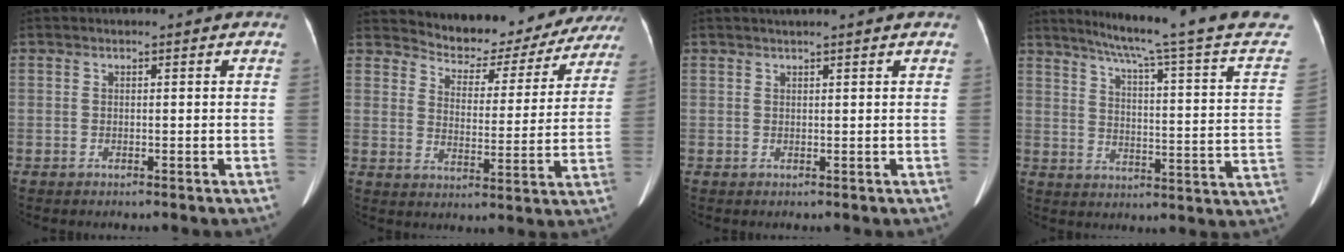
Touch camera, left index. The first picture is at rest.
{"total": 14.4, "force": [13.5, 4.5, 1.9], "torque": [-0.013, -0.009, 0.158]}
{"total": 2.8, "force": [2.4, -0.5, 1.5], "torque": [-0.018, 0.022, 0.033]}
{"total": 23.8, "force": [20.6, -1.8, 11.9], "torque": [-0.179, -0.067, 0.250]}